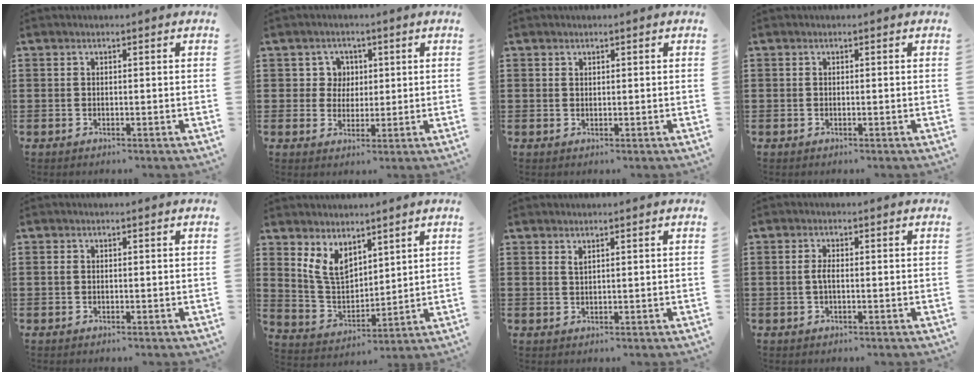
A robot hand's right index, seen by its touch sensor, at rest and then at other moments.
{"total": 4.0, "force": [1.1, 3.7, 1.1], "torque": [-0.032, 0.010, 0.016]}
{"total": 0.7, "force": [0.6, 0.4, 0.1], "torque": [-0.004, 0.001, 0.012]}
{"total": 0.0}
{"total": 0.5, "force": [0.0, 0.4, 0.3], "torque": [-0.009, 0.002, -0.001]}
{"total": 6.8, "force": [4.5, 3.8, 3.4], "torque": [-0.094, -0.010, 0.083]}
{"total": 1.1, "force": [0.8, 0.2, 0.6], "torque": [-0.015, 0.001, 0.015]}
{"total": 1.8, "force": [-0.3, 0.5, 1.7], "torque": [-0.048, -0.005, -0.011]}